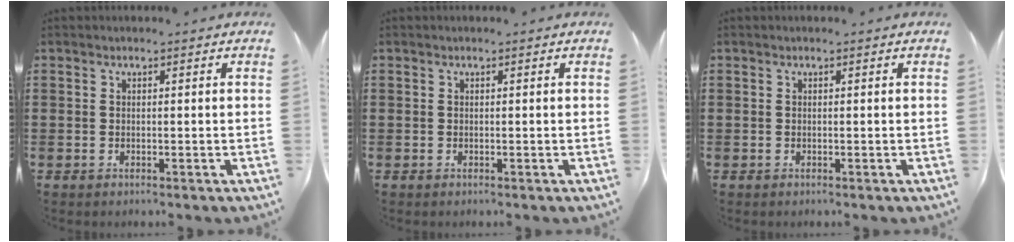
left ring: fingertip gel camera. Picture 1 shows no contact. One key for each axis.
{"total": 0.0}
{"total": 0.0}